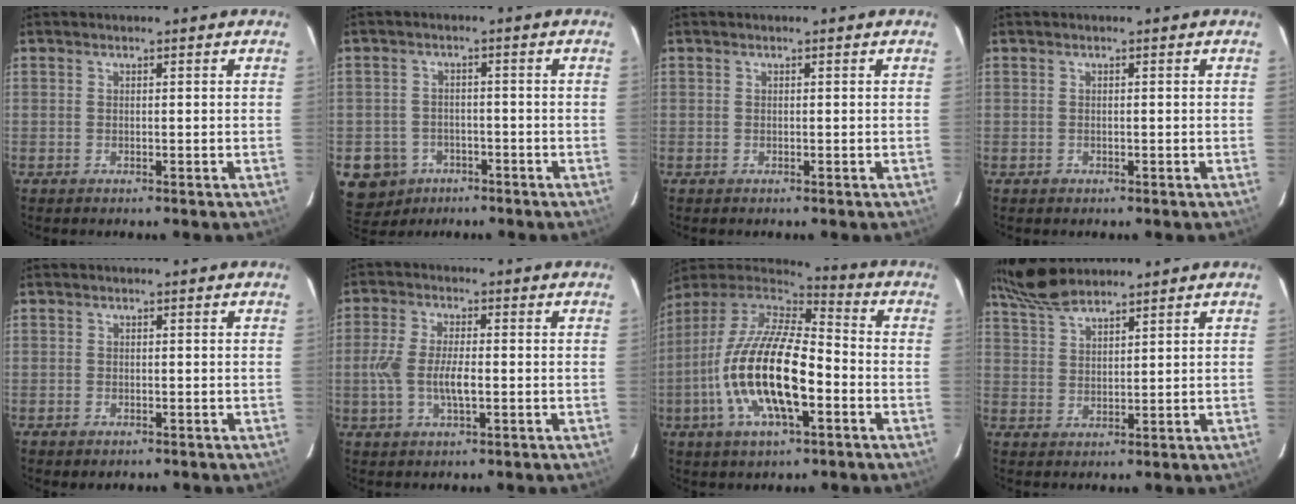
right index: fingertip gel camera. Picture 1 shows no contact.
{"total": 8.1, "force": [-3.9, 6.9, 1.7], "torque": [-0.066, 0.017, -0.054]}
{"total": 0.0}
{"total": 0.5, "force": [-0.3, 0.5, 0.1], "torque": [0.002, 0.001, 0.000]}
{"total": 1.5, "force": [-0.8, 1.1, 0.7], "torque": [-0.012, -0.004, -0.011]}
{"total": 7.4, "force": [-1.2, 2.9, 6.7], "torque": [-0.139, -0.001, -0.023]}
{"total": 20.7, "force": [-5.7, 7.7, 18.3], "torque": [-0.362, -0.019, -0.110]}
{"total": 7.7, "force": [6.8, 1.6, 3.2], "torque": [-0.070, 0.019, 0.135]}